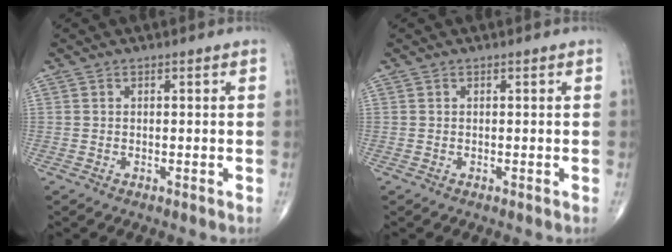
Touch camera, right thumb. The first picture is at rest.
{"total": 0.0}